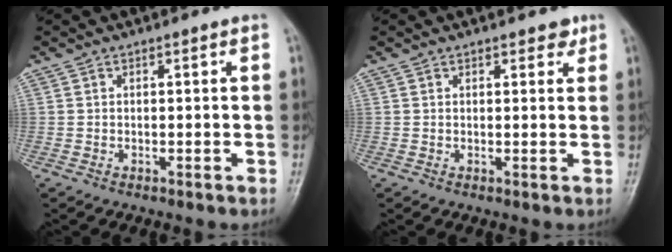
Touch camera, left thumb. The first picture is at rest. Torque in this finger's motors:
{"motor_torque": [-0.12, 0.01, -0.35, -0.26, 0.03]}